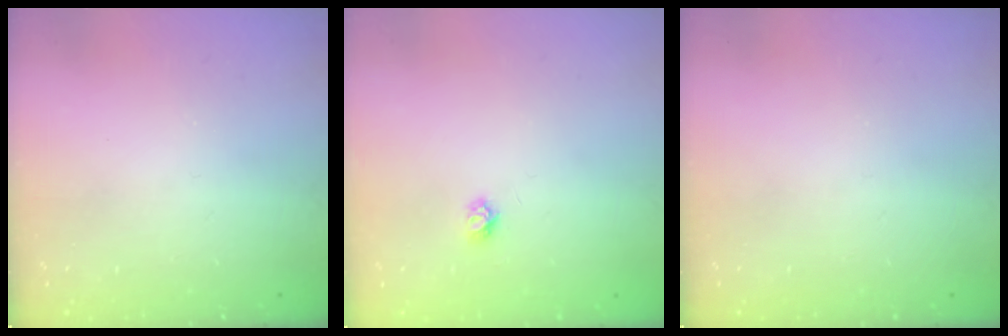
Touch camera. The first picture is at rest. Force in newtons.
{"total": 3.7, "press": 3.7, "slide": 0.4}
{"total": 0.0}